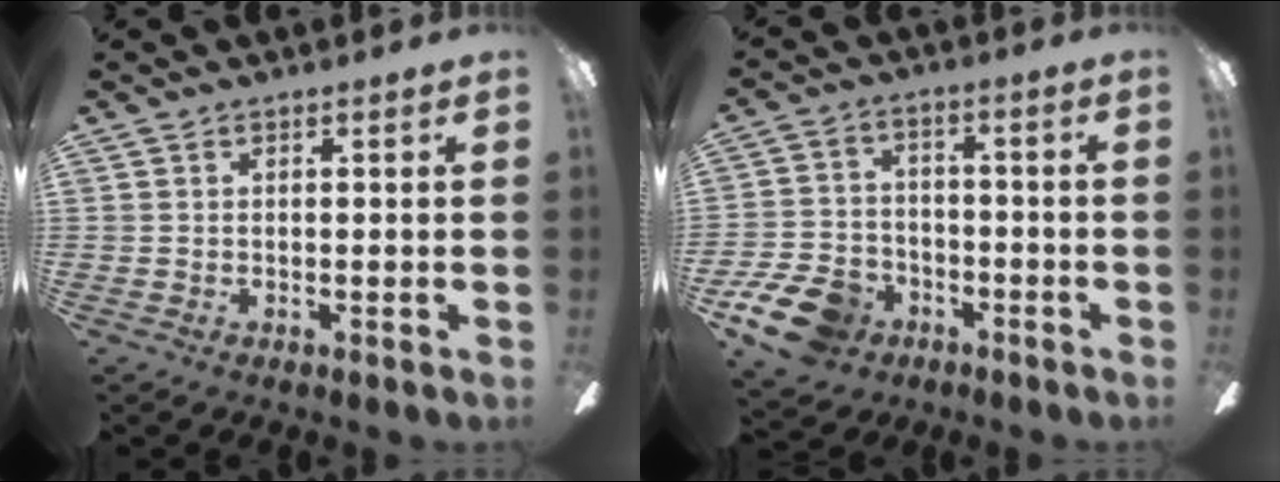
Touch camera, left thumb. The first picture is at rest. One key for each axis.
{"total": 12.0, "fx": -7.4, "fy": 7.5, "fz": 5.6, "tx": -0.128, "ty": 0.046, "tz": -0.137}